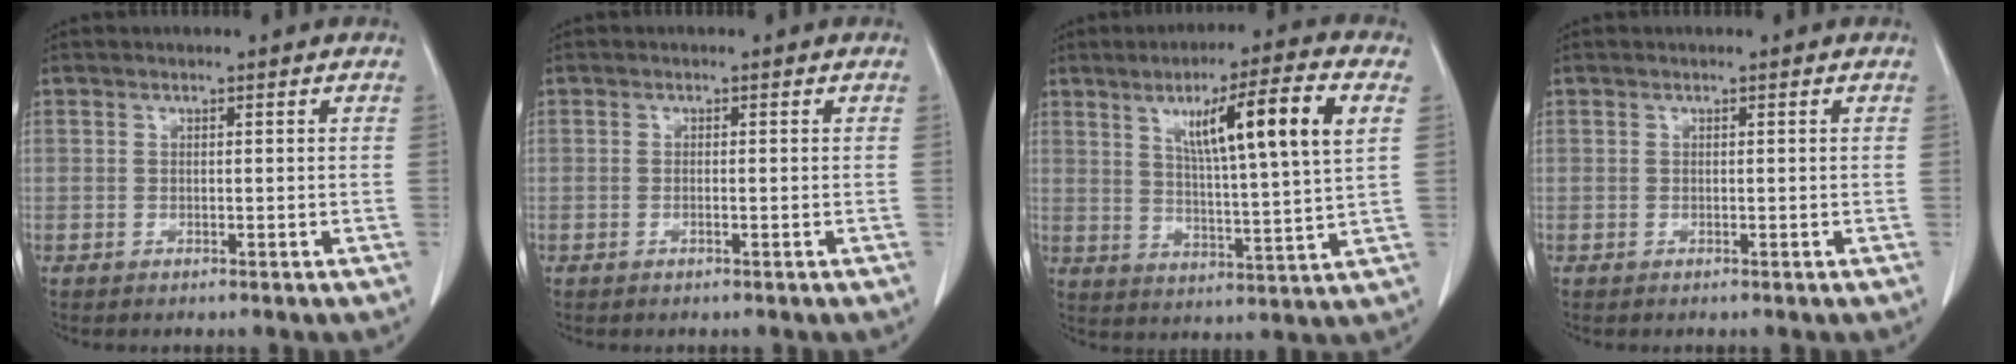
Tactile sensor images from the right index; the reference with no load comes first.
{"total": 0.7, "force": [-0.2, 0.1, 0.6], "torque": [-0.010, 0.000, -0.003]}
{"total": 14.6, "force": [5.2, 0.1, 13.6], "torque": [-0.218, 0.010, 0.081]}
{"total": 0.0}